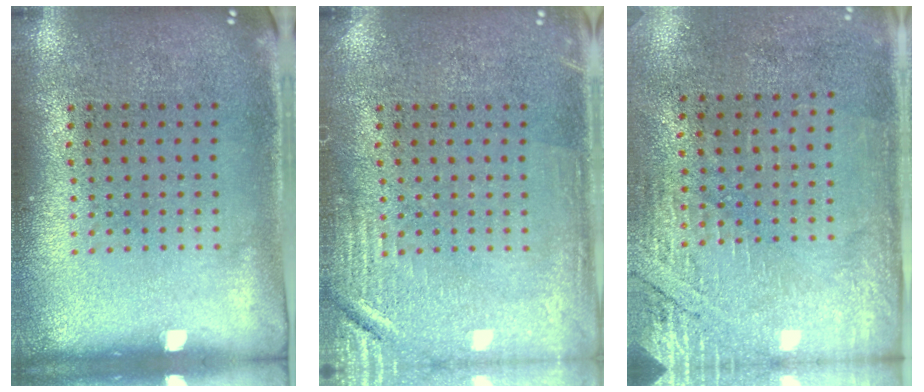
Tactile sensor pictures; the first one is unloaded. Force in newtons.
{"total": 2.9, "press": 2.9, "slide": 0.3}
{"total": 2.8, "press": 2.5, "slide": 1.4}